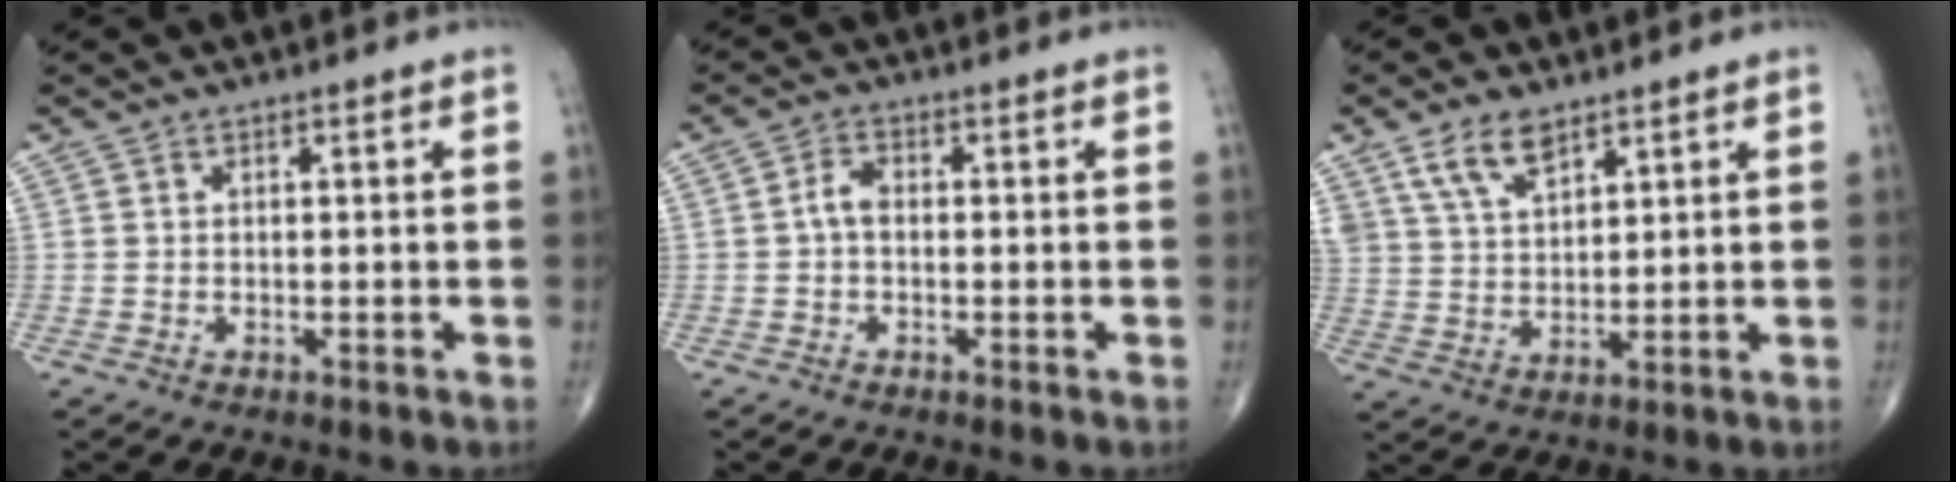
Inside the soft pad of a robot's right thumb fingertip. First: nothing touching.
{"total": 2.6, "force": [-0.3, 1.6, 2.1], "torque": [-0.039, 0.011, -0.013]}
{"total": 7.4, "force": [4.9, 3.5, 4.4], "torque": [-0.072, -0.021, 0.099]}